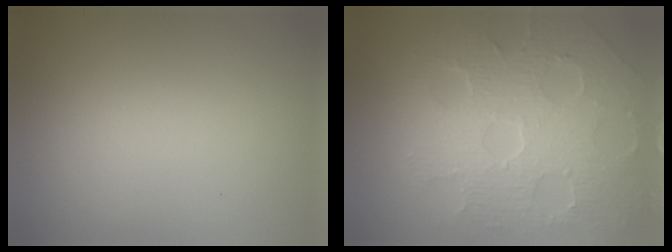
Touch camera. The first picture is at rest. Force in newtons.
{"total": 8.3, "press": 5.7, "slide": 6.0}